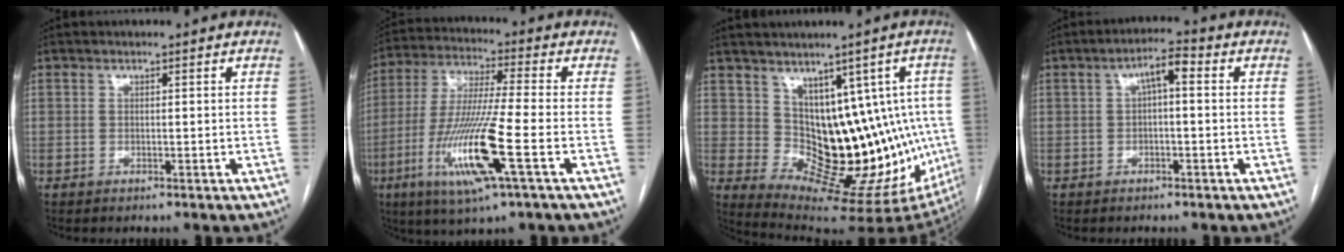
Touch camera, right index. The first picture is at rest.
{"total": 15.3, "force": [-5.4, 0.0, 14.3], "torque": [-0.298, -0.023, -0.104]}
{"total": 14.9, "force": [2.1, 8.0, 12.3], "torque": [-0.138, 0.015, 0.056]}
{"total": 4.3, "force": [0.7, 1.2, 4.0], "torque": [-0.069, 0.021, 0.009]}